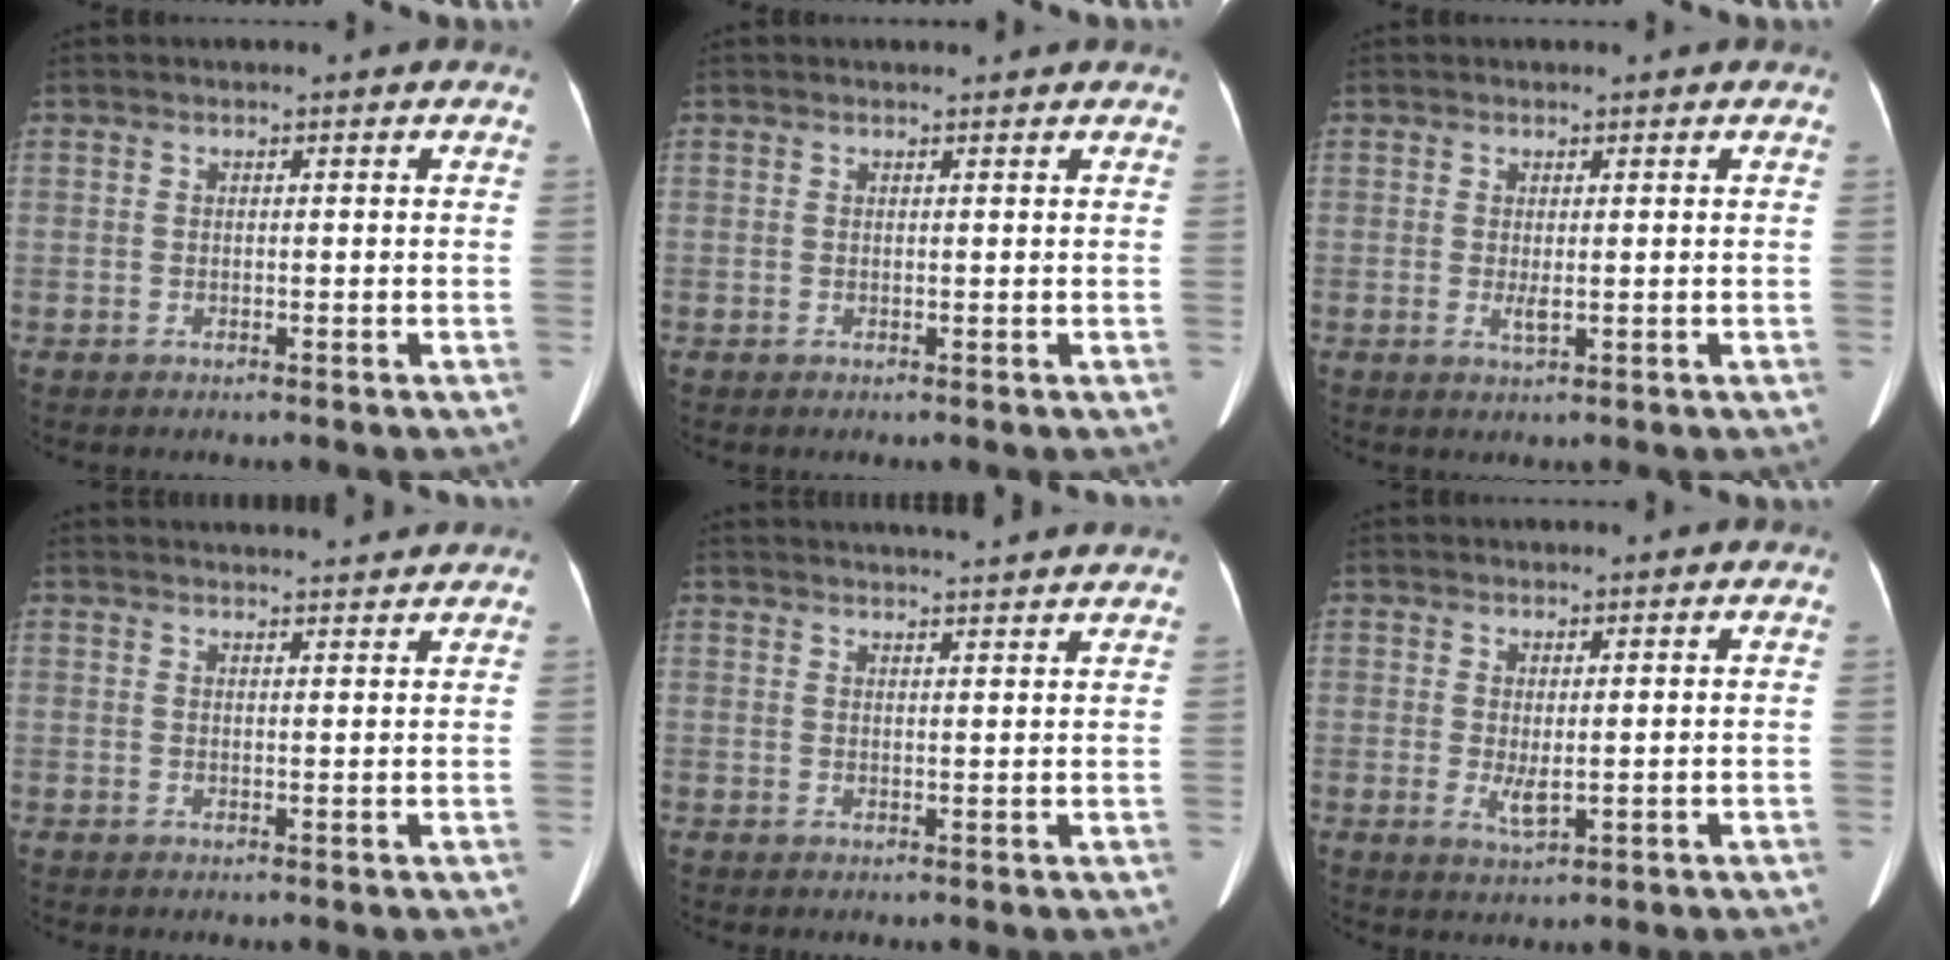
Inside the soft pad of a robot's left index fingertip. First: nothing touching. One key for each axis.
{"total": 2.1, "fx": 2.0, "fy": 0.2, "fz": 0.5, "tx": -0.010, "ty": 0.010, "tz": 0.023}
{"total": 1.4, "fx": 0.2, "fy": 0.3, "fz": 1.4, "tx": -0.028, "ty": -0.003, "tz": 0.006}
{"total": 9.2, "fx": 8.9, "fy": 0.5, "fz": 2.4, "tx": -0.032, "ty": 0.016, "tz": 0.109}
{"total": 12.0, "fx": 11.3, "fy": 0.1, "fz": 4.1, "tx": -0.062, "ty": 0.019, "tz": 0.138}
{"total": 2.5, "fx": 0.4, "fy": 0.7, "fz": 2.4, "tx": -0.046, "ty": -0.007, "tz": 0.014}